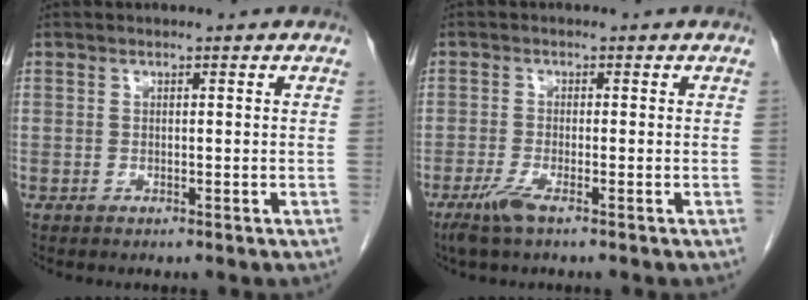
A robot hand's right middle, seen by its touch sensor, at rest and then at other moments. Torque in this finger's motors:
{"motor_torque": [0.66, -0.56, 0.20, 0.08]}